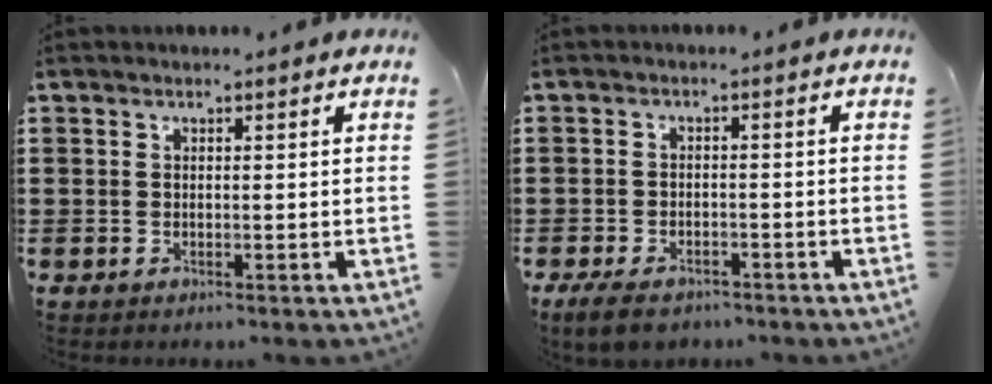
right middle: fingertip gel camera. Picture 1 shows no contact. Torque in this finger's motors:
{"motor_torque": [0.51, -0.47, 0.11, 0.03]}